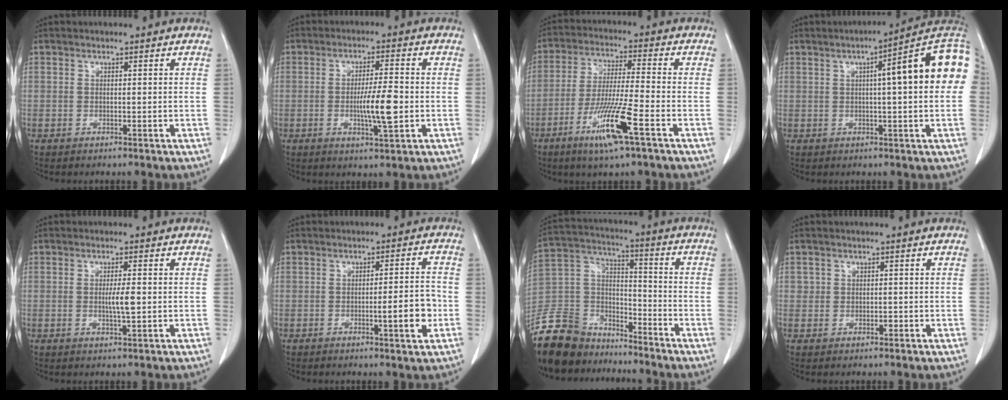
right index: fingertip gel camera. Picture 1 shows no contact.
{"total": 6.9, "force": [-1.2, 0.6, 6.7], "torque": [-0.118, -0.008, -0.020]}
{"total": 11.0, "force": [-5.4, -0.1, 9.6], "torque": [-0.188, -0.021, -0.103]}
{"total": 14.3, "force": [2.6, 1.2, 14.0], "torque": [-0.184, 0.035, 0.024]}
{"total": 3.0, "force": [-0.2, 0.2, 3.0], "torque": [-0.056, -0.003, -0.003]}
{"total": 5.7, "force": [-1.7, 0.5, 5.5], "torque": [-0.073, 0.000, -0.021]}
{"total": 15.0, "force": [-13.0, 6.8, 3.5], "torque": [-0.081, 0.036, -0.243]}
{"total": 1.3, "force": [0.0, 1.2, 0.4], "torque": [-0.006, 0.001, 0.001]}